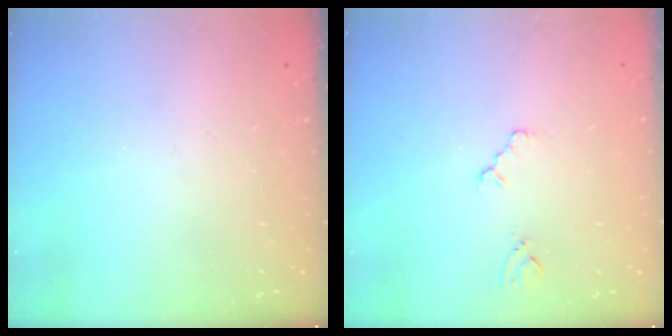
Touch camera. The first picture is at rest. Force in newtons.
{"total": 2.3, "press": 2.2, "slide": 0.4}